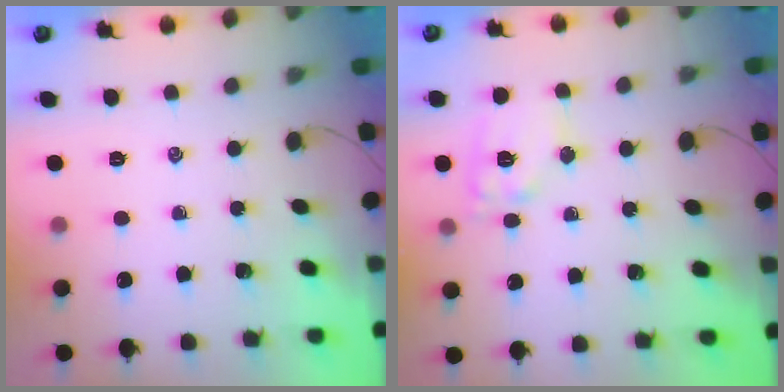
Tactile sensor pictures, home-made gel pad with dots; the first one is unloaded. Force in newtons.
{"total": 11.1, "press": 11.1, "slide": 1.0}